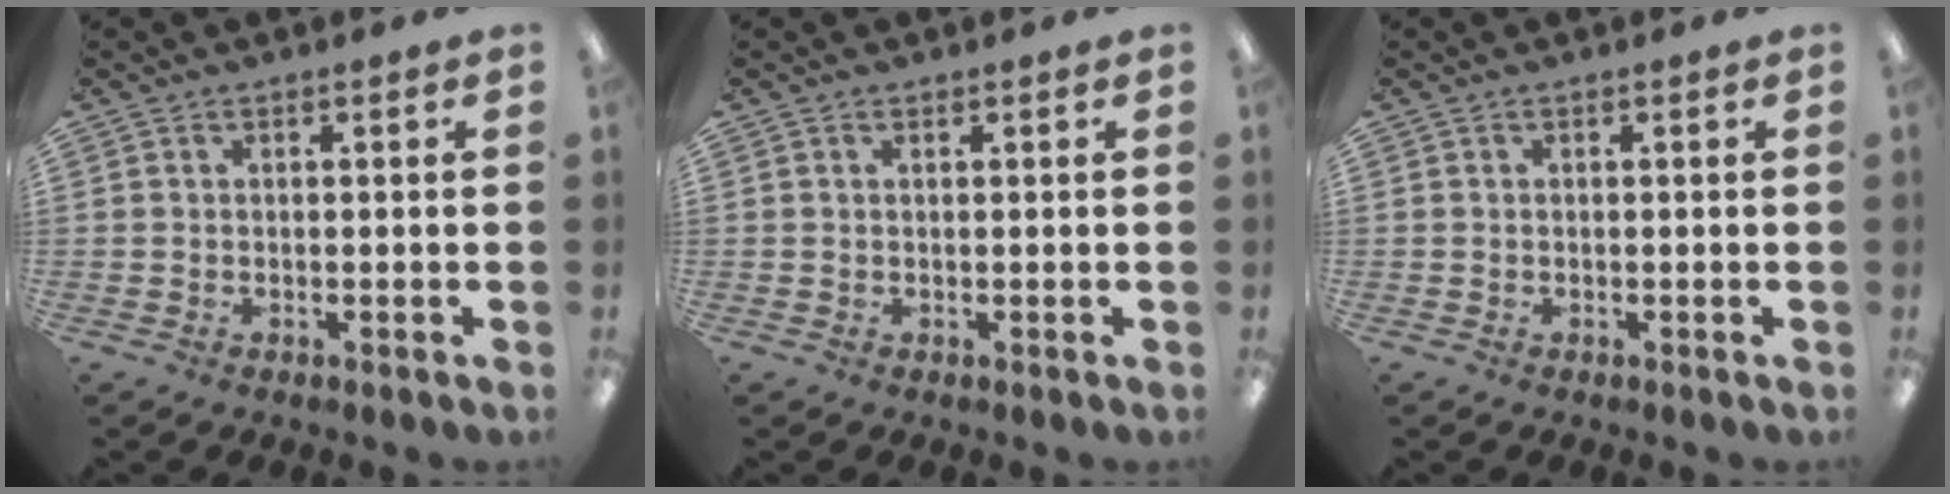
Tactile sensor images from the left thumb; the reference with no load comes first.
{"total": 0.0}
{"total": 0.0}